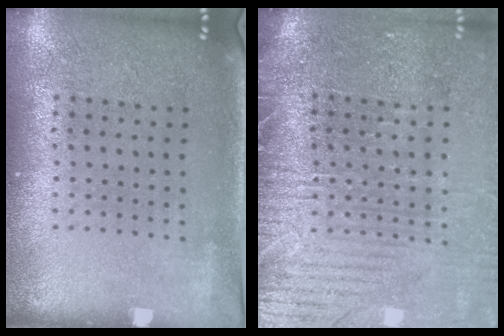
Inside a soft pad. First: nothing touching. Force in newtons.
{"total": 3.7, "press": 3.3, "slide": 1.5}